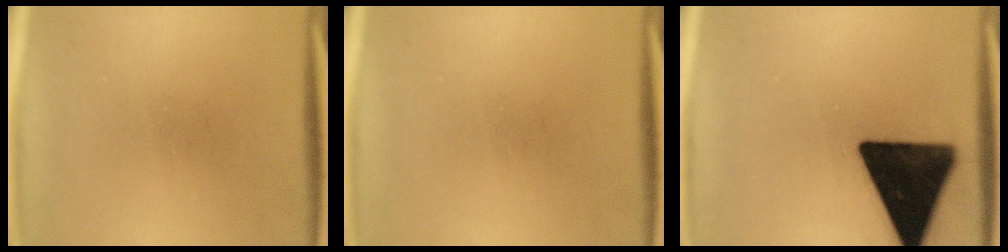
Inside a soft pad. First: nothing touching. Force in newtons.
{"total": 0.0}
{"total": 19.4}